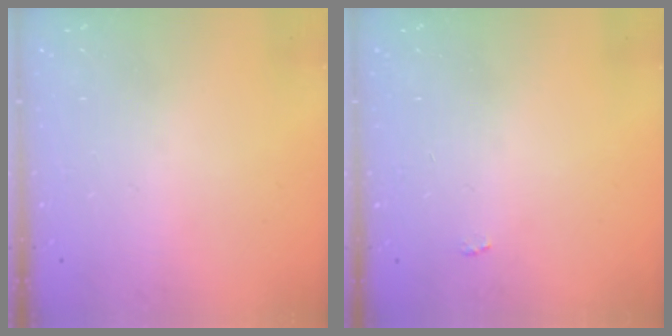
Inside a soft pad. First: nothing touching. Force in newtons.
{"total": 2.2, "press": 2.1, "slide": 0.3}